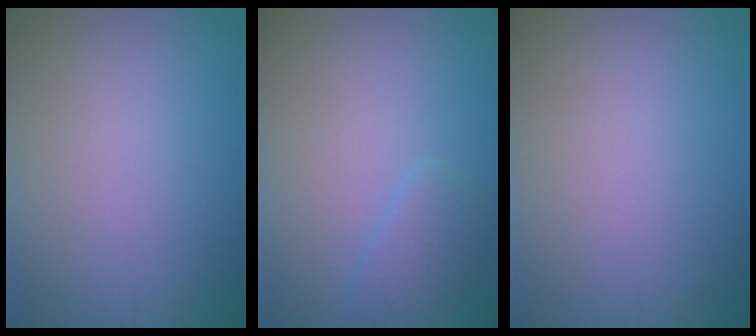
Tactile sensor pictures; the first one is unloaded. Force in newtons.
{"total": 1.7, "press": 1.7, "slide": 0.1}
{"total": 0.0}